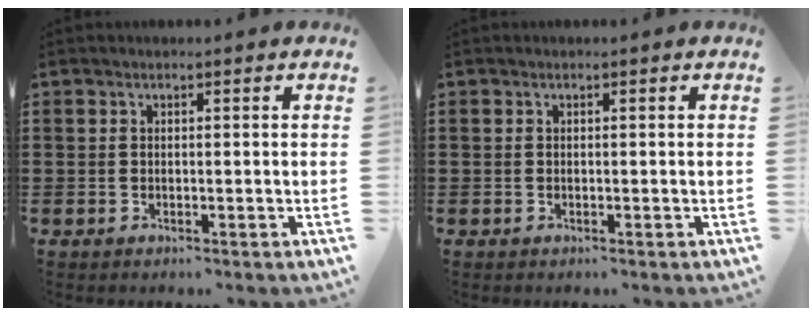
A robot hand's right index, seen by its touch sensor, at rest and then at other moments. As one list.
[{"total": 0.0}]